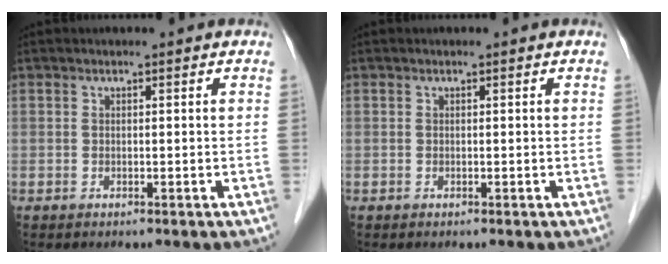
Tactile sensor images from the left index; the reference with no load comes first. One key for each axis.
{"total": 0.0}